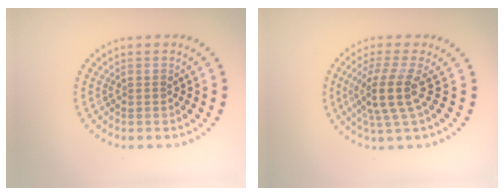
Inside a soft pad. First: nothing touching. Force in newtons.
{"total": 3.7, "press": 2.7, "slide": 2.5}